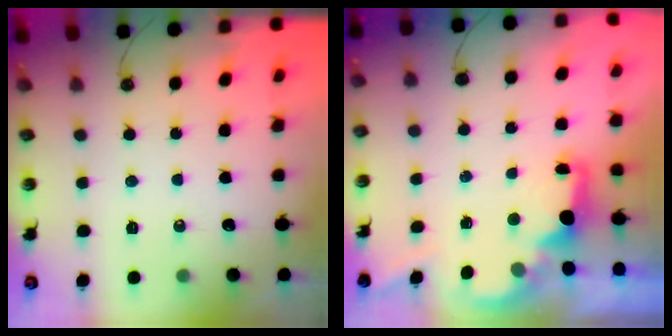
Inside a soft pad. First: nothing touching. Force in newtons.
{"total": 3.4, "press": 3.3, "slide": 0.5}